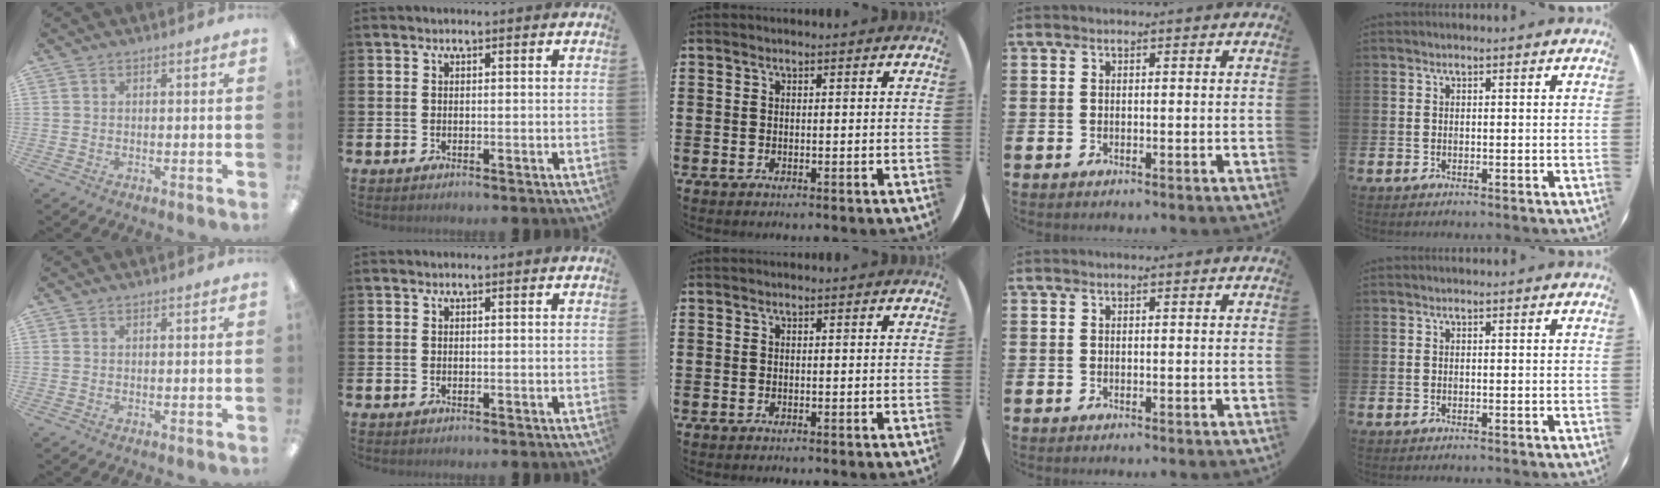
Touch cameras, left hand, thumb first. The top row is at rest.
{}